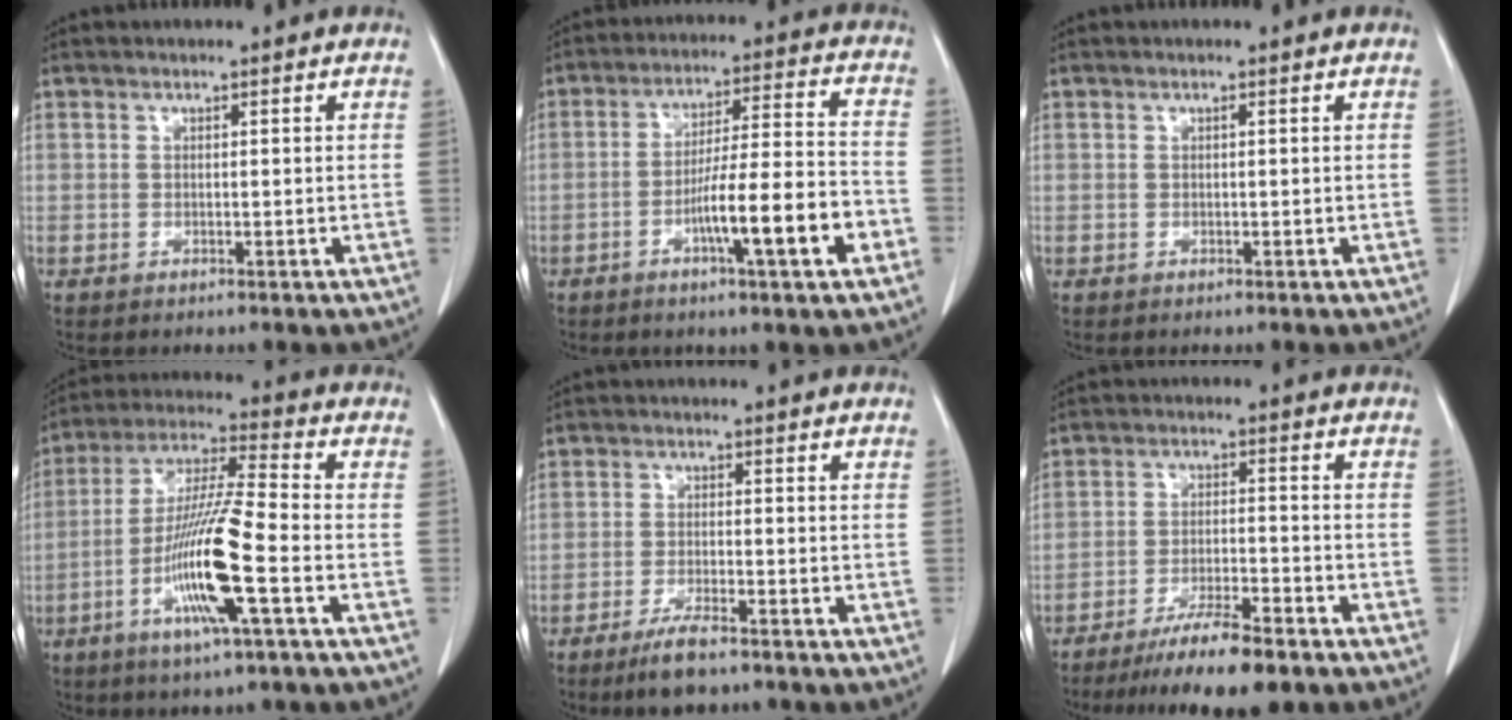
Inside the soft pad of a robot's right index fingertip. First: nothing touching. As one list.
[{"total": 12.7, "force": [-5.0, 0.5, 11.7], "torque": [-0.188, 0.003, -0.079]}, {"total": 0.0}, {"total": 14.2, "force": [-4.8, 0.3, 13.4], "torque": [-0.266, -0.011, -0.095]}, {"total": 5.3, "force": [-4.0, 0.9, 3.4], "torque": [-0.068, -0.009, -0.070]}, {"total": 10.0, "force": [-7.6, 1.0, 6.4], "torque": [-0.101, -0.021, -0.125]}]